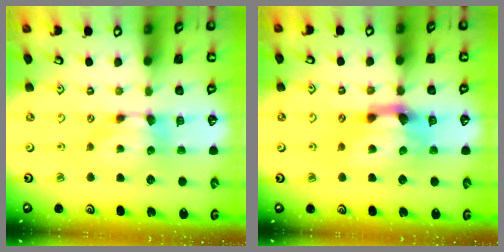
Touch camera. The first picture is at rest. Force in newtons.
{"total": 3.8, "press": 3.4, "slide": 1.7}